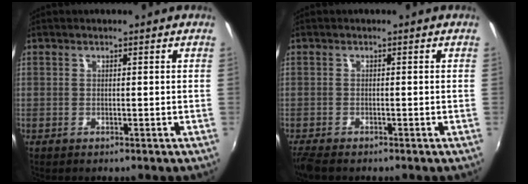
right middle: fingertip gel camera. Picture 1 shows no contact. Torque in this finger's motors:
{"motor_torque": [0.08, -0.07, 0.01, 0.01]}